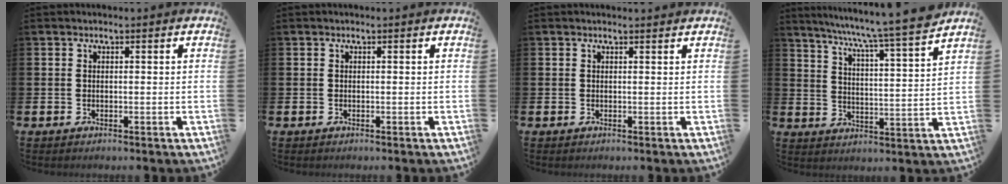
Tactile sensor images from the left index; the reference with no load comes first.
{"total": 0.0}
{"total": 0.6, "force": [0.6, 0.0, 0.2], "torque": [0.008, -0.004, 0.008]}
{"total": 7.6, "force": [6.8, -0.8, 3.3], "torque": [-0.082, -0.055, 0.110]}